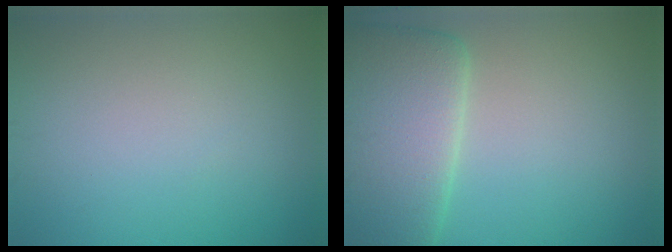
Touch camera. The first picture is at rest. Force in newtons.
{"total": 8.7, "press": 8.6, "slide": 0.3}